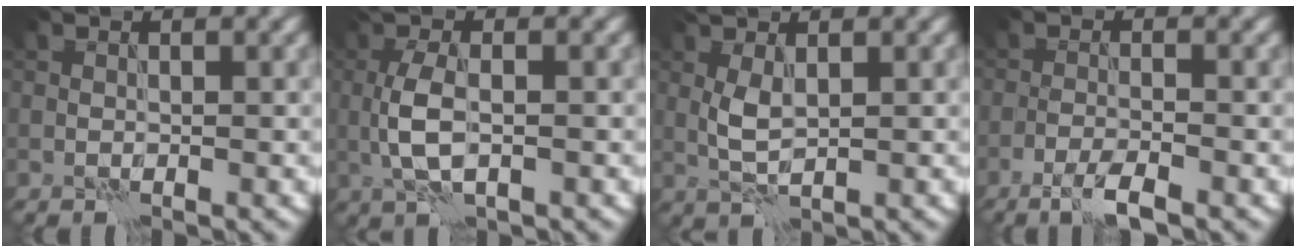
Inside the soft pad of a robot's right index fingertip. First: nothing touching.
{"total": 4.3, "force": [-0.1, 1.7, 4.0], "torque": [-0.093, 0.002, -0.002]}
{"total": 2.6, "force": [0.6, 0.9, 2.3], "torque": [-0.057, 0.004, 0.017]}
{"total": 2.5, "force": [-1.7, 0.2, 1.9], "torque": [-0.038, 0.000, -0.038]}